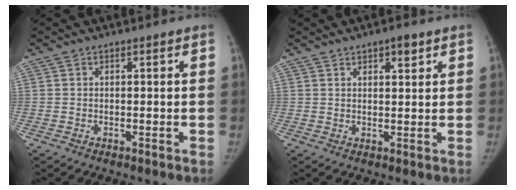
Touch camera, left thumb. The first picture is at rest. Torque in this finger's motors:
{"motor_torque": [-0.07, -0.01, 0.19, 0.19, -0.03]}